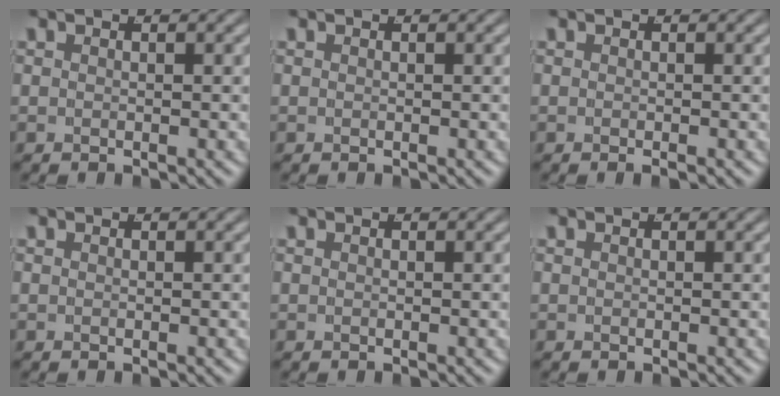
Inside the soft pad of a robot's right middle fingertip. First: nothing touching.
{"total": 0.0}
{"total": 0.6, "force": [-0.5, 0.0, 0.3], "torque": [-0.004, 0.003, -0.008]}
{"total": 0.0}
{"total": 0.0}
{"total": 0.0}